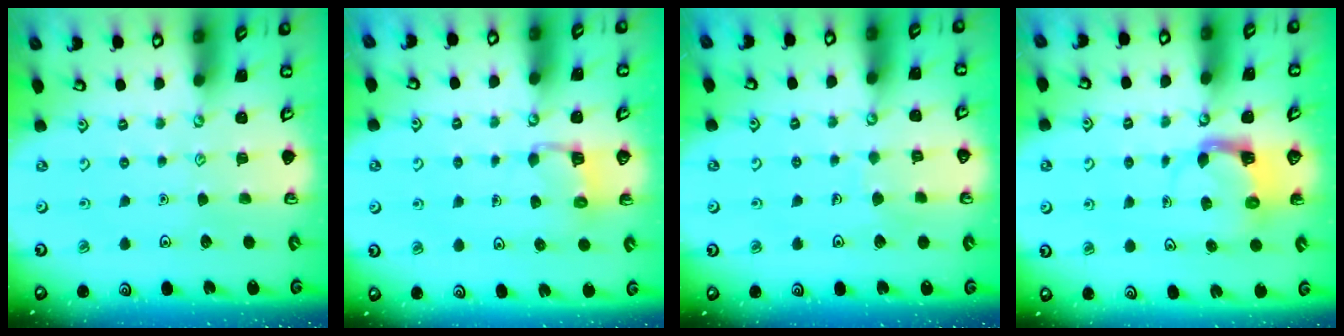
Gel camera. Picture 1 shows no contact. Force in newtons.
{"total": 3.3, "press": 3.3, "slide": 0.3}
{"total": 4.1, "press": 4.1, "slide": 0.2}
{"total": 4.0, "press": 3.9, "slide": 0.7}